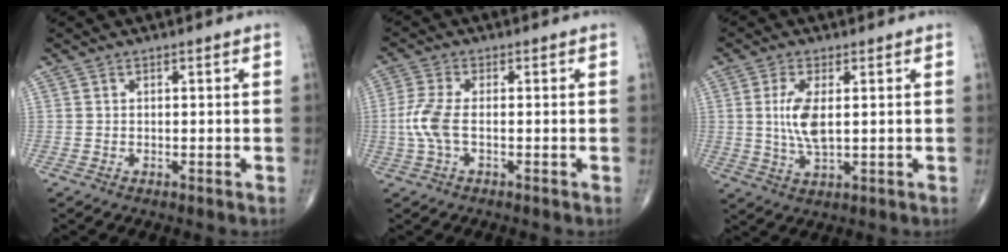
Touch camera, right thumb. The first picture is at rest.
{"total": 5.5, "force": [-0.8, 2.2, 5.0], "torque": [-0.140, 0.004, -0.022]}
{"total": 6.7, "force": [0.8, 2.5, 6.2], "torque": [-0.131, -0.014, 0.019]}